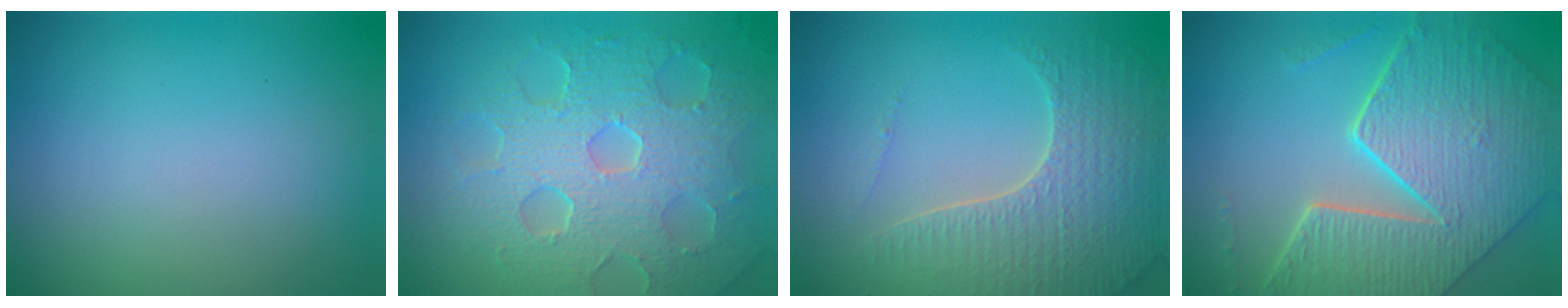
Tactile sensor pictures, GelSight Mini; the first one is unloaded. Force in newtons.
{"total": 8.5, "press": 6.1, "slide": 6.0}
{"total": 5.1, "press": 4.5, "slide": 2.3}
{"total": 9.4, "press": 6.9, "slide": 6.4}